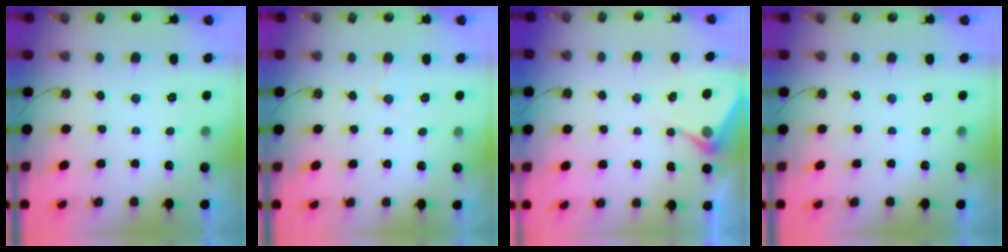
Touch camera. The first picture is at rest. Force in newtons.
{"total": 5.2, "press": 5.2, "slide": 0.8}
{"total": 5.8, "press": 5.8, "slide": 0.3}
{"total": 0.0}